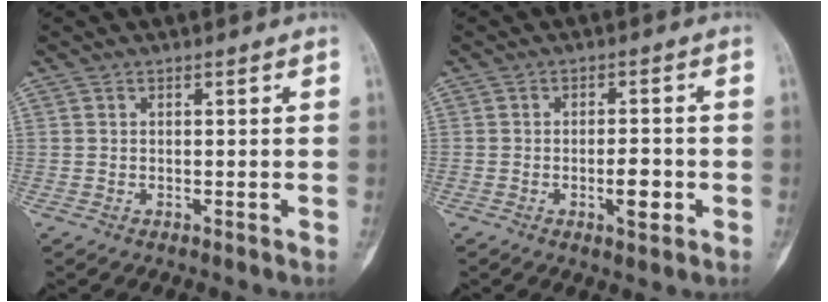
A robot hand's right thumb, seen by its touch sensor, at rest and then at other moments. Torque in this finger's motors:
{"motor_torque": [0.96, 0.82, 0.46, -0.30, 0.07]}